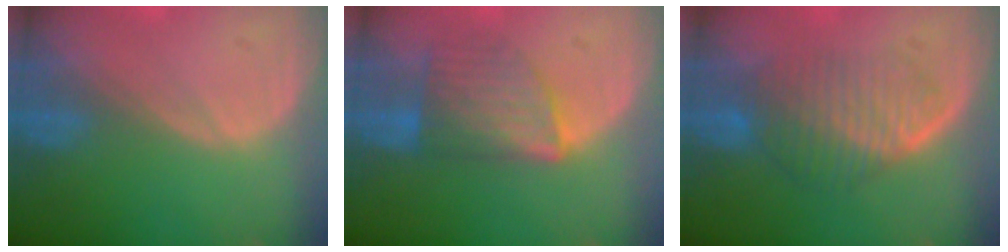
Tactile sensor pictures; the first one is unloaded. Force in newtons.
{"total": 6.7, "press": 6.6, "slide": 1.3}
{"total": 6.7, "press": 6.5, "slide": 1.8}